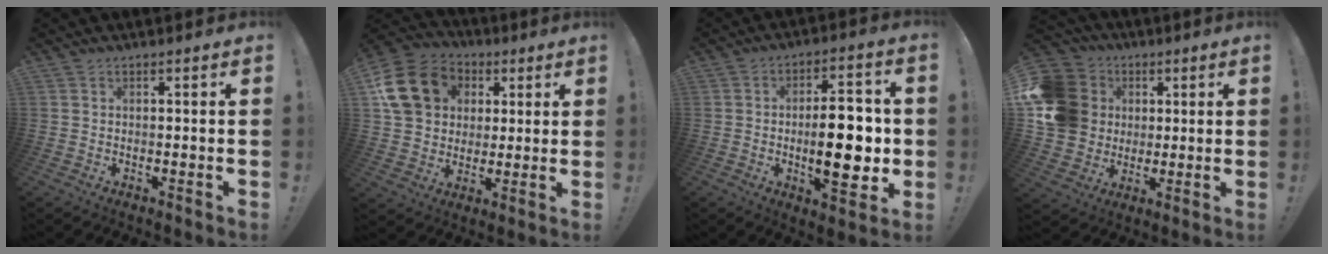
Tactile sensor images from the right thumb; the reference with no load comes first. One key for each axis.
{"total": 17.3, "fx": 5.8, "fy": 14.1, "fz": 8.2, "tx": -0.135, "ty": -0.003, "tz": 0.128}
{"total": 16.5, "fx": -1.3, "fy": 6.7, "fz": 15.1, "tx": -0.220, "ty": -0.001, "tz": -0.023}
{"total": 17.3, "fx": 2.3, "fy": 15.3, "fz": 7.7, "tx": -0.137, "ty": 0.004, "tz": 0.064}